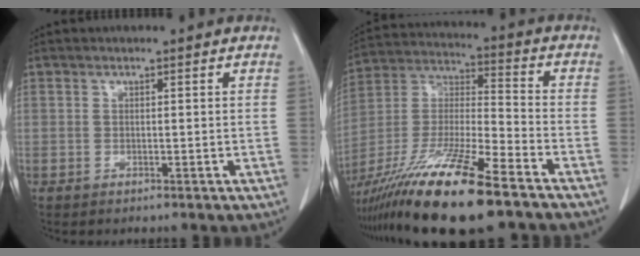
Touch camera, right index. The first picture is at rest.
{"total": 19.7, "force": [-13.5, 1.6, 14.2], "torque": [-0.300, -0.043, -0.250]}